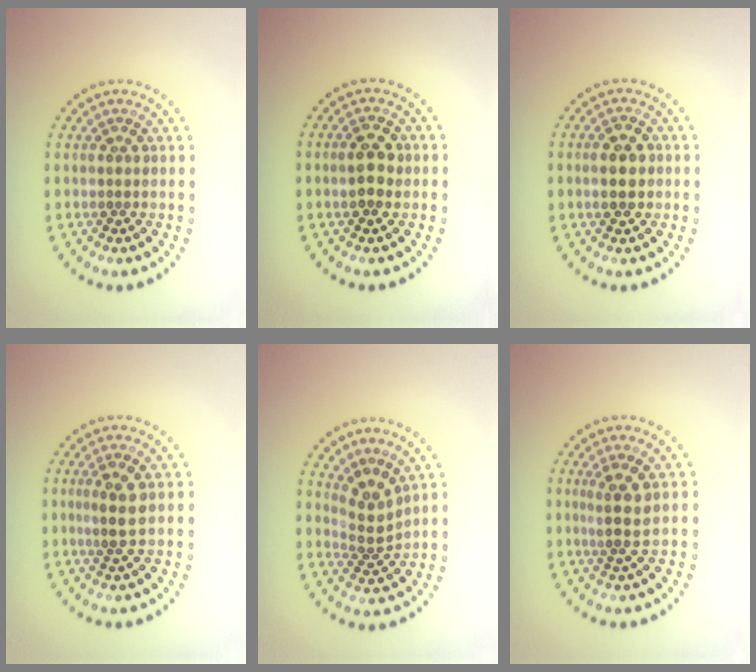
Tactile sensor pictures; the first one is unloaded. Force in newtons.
{"total": 2.6, "press": 2.6, "slide": 0.0}
{"total": 2.8, "press": 2.8, "slide": 0.1}
{"total": 2.6, "press": 2.4, "slide": 0.9}
{"total": 2.8, "press": 2.0, "slide": 1.9}
{"total": 2.6, "press": 2.2, "slide": 1.4}